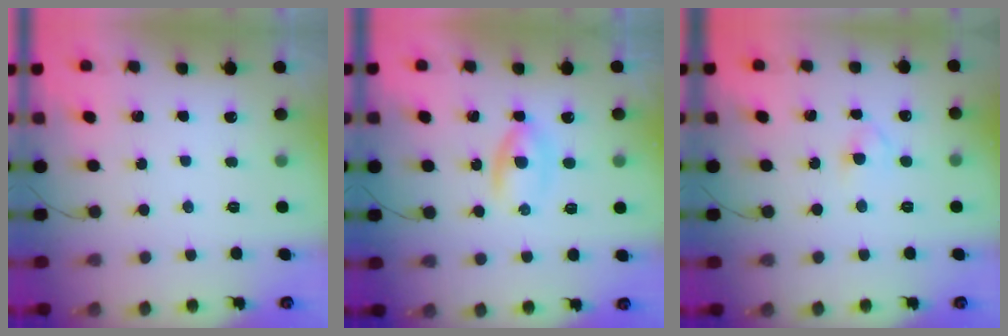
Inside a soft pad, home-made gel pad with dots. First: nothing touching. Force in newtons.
{"total": 3.0, "press": 2.8, "slide": 1.2}
{"total": 2.9, "press": 2.7, "slide": 1.1}